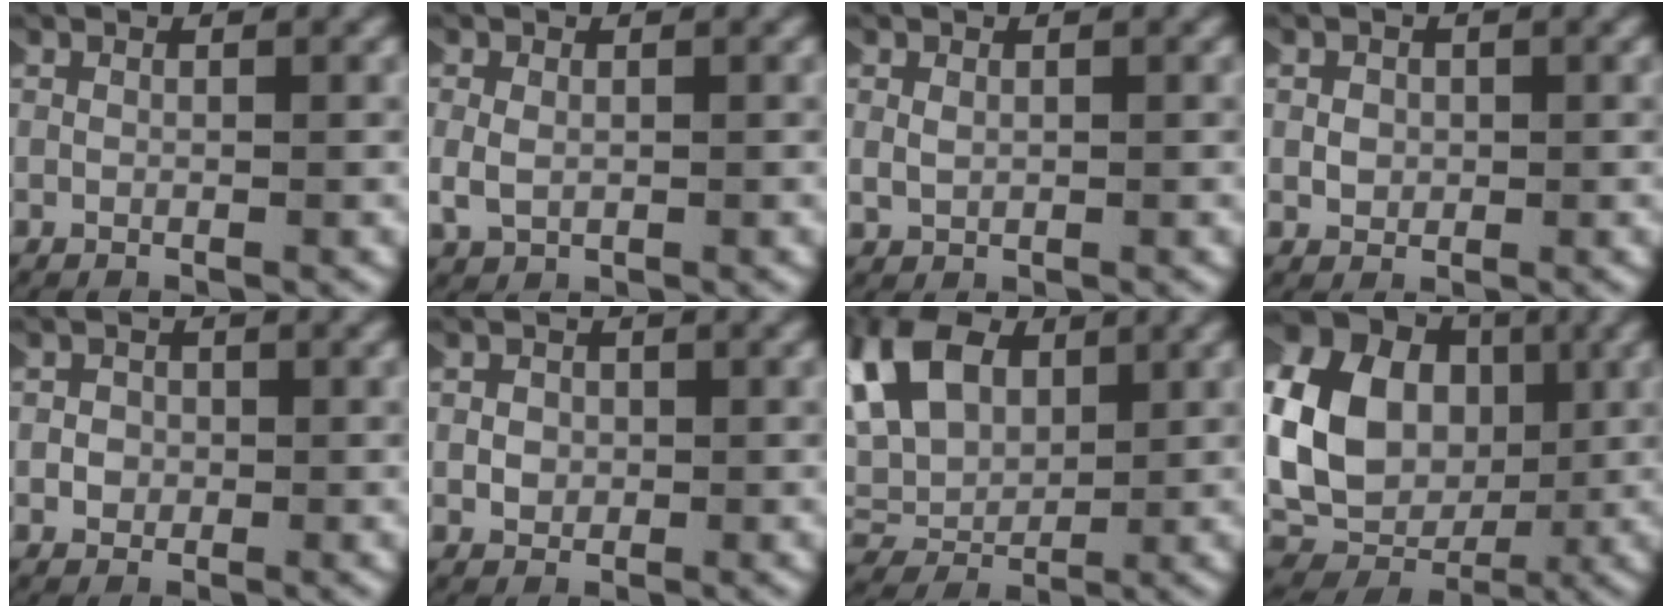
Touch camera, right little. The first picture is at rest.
{"total": 1.9, "force": [0.0, 1.5, 1.2], "torque": [-0.045, -0.003, 0.005]}
{"total": 1.1, "force": [0.4, 0.8, 0.6], "torque": [-0.025, -0.002, 0.012]}
{"total": 1.0, "force": [0.0, 1.0, 0.3], "torque": [-0.013, 0.008, -0.004]}
{"total": 1.5, "force": [-0.3, 1.4, 0.2], "torque": [-0.009, 0.006, -0.011]}
{"total": 1.3, "force": [-0.1, 1.2, 0.4], "torque": [-0.013, 0.007, -0.005]}
{"total": 9.6, "force": [1.8, 7.2, 6.0], "torque": [-0.157, -0.015, 0.035]}
{"total": 15.9, "force": [0.8, 13.0, 9.1], "torque": [-0.215, -0.019, 0.010]}